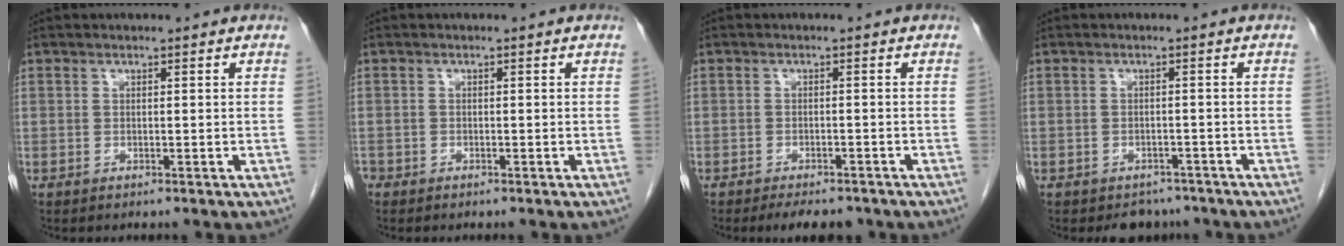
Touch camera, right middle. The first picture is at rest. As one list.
[{"total": 1.3, "force": [-1.0, 0.8, 0.2], "torque": [-0.012, 0.000, -0.018]}, {"total": 5.3, "force": [-4.4, 1.9, 2.2], "torque": [-0.027, -0.004, -0.059]}, {"total": 3.6, "force": [-3.1, 1.8, 0.1], "torque": [0.001, 0.007, -0.041]}]